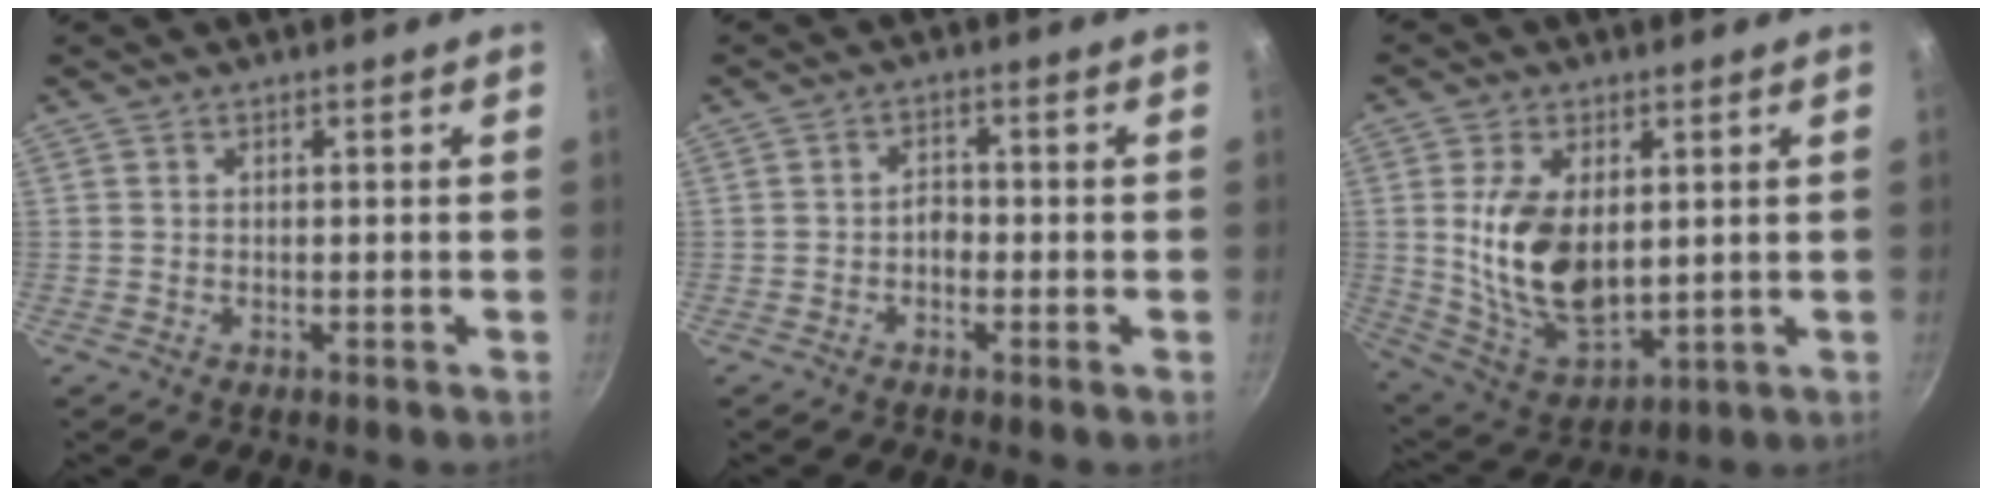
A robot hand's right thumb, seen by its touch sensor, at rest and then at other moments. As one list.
[{"total": 2.0, "force": [-1.0, 1.3, 1.3], "torque": [-0.013, 0.014, -0.020]}, {"total": 14.8, "force": [2.0, 8.6, 12.0], "torque": [-0.207, -0.024, 0.054]}]